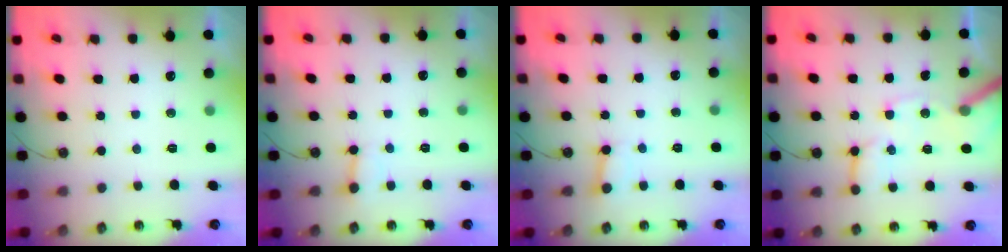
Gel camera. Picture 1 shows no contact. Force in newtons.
{"total": 2.8, "press": 2.8, "slide": 0.3}
{"total": 3.7, "press": 3.6, "slide": 0.4}
{"total": 11.3, "press": 11.2, "slide": 1.3}